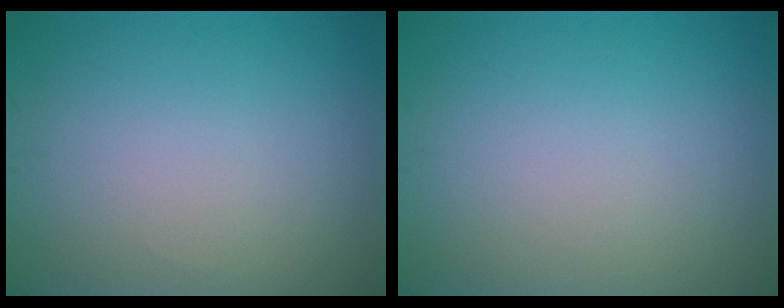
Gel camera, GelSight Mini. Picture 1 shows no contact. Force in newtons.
{"total": 0.0}